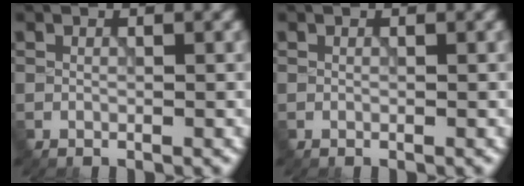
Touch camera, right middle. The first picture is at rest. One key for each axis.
{"total": 0.0}